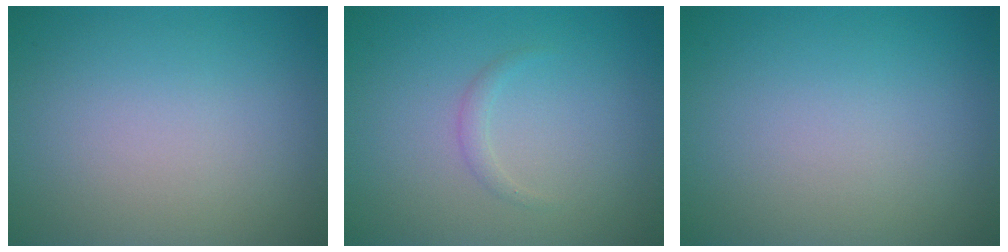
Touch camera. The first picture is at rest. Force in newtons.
{"total": 0.8, "press": 0.8, "slide": 0.1}
{"total": 0.0}